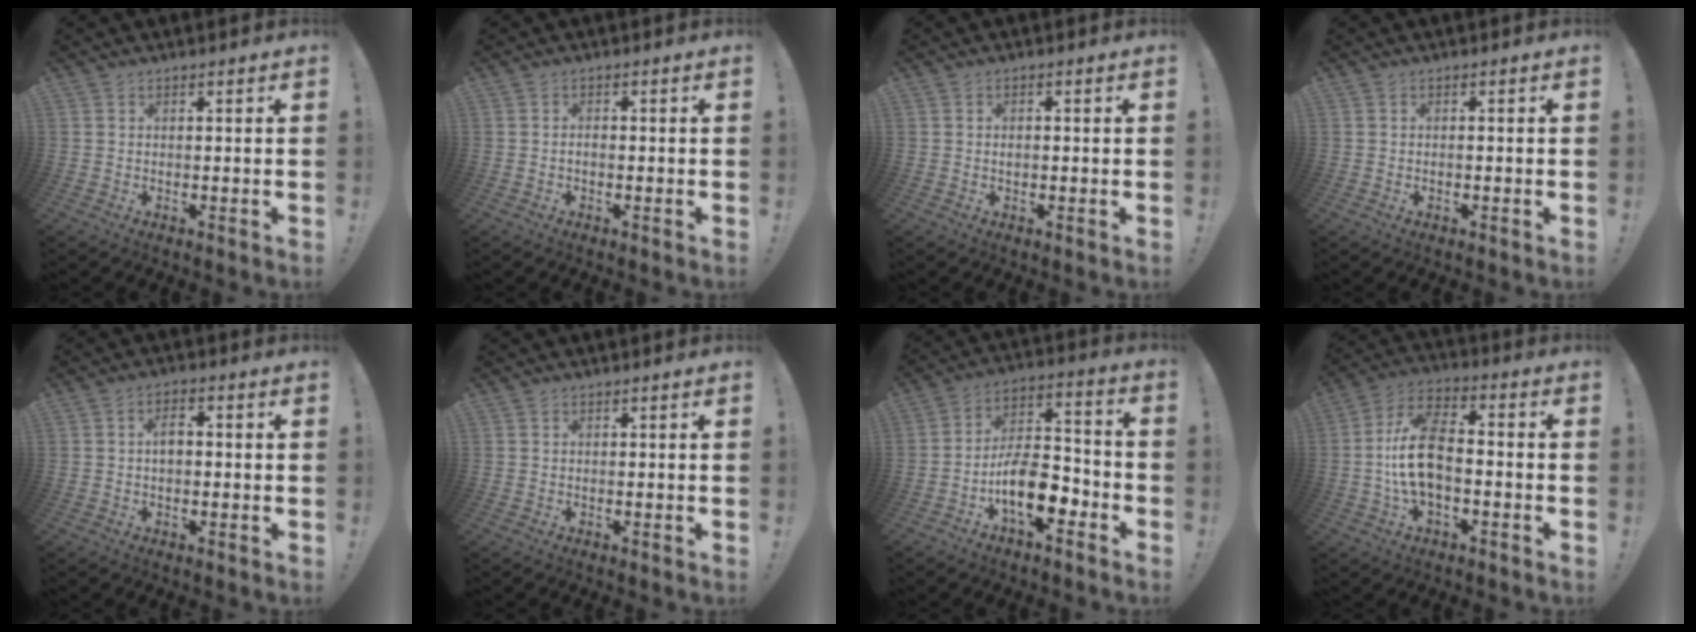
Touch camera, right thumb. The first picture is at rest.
{"total": 1.2, "force": [-0.9, 0.4, 0.8], "torque": [-0.022, 0.005, -0.015]}
{"total": 0.7, "force": [-0.4, 0.4, 0.4], "torque": [-0.011, 0.003, -0.007]}
{"total": 0.8, "force": [-0.6, 0.2, 0.5], "torque": [-0.012, 0.002, -0.009]}
{"total": 3.3, "force": [-0.2, 1.8, 2.8], "torque": [-0.048, 0.009, -0.007]}
{"total": 0.0}
{"total": 13.7, "force": [-6.7, 7.0, 9.7], "torque": [-0.166, 0.034, -0.109]}
{"total": 13.3, "force": [-2.4, 7.0, 11.1], "torque": [-0.224, 0.014, -0.047]}